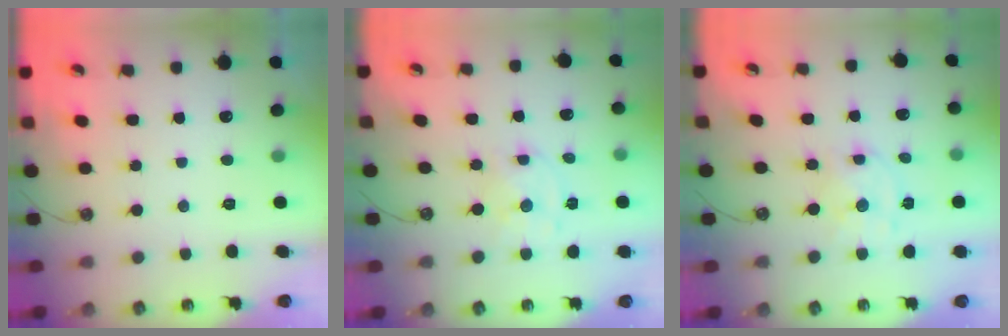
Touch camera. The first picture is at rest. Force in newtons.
{"total": 4.8, "press": 4.8, "slide": 0.6}
{"total": 6.8, "press": 6.8, "slide": 0.4}